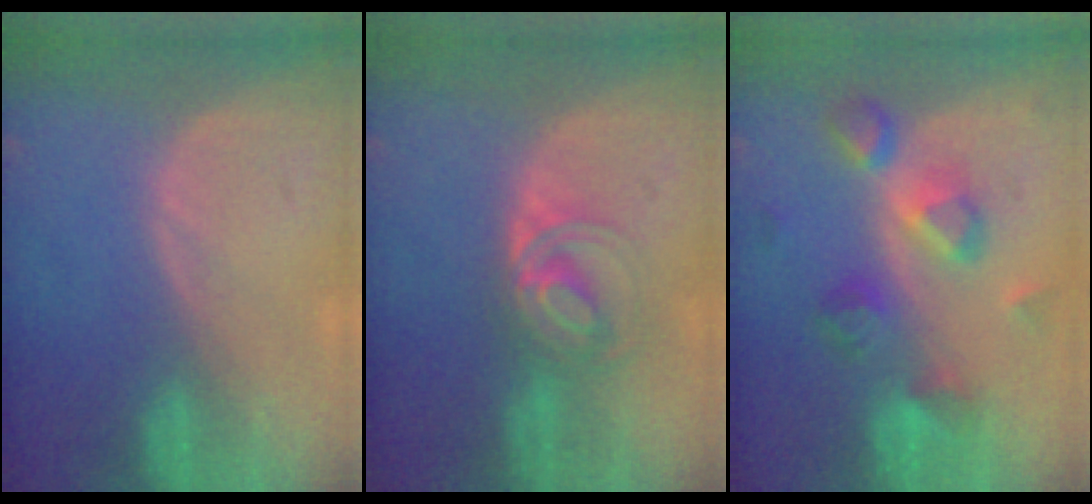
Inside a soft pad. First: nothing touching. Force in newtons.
{"total": 6.2, "press": 5.6, "slide": 2.6}
{"total": 7.6, "press": 7.6, "slide": 0.6}